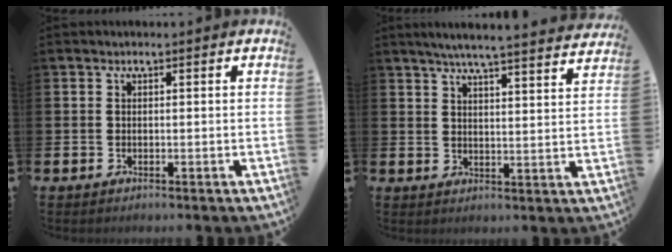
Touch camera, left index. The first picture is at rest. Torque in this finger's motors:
{"motor_torque": [0.59, -0.64, 0.21, 0.07]}